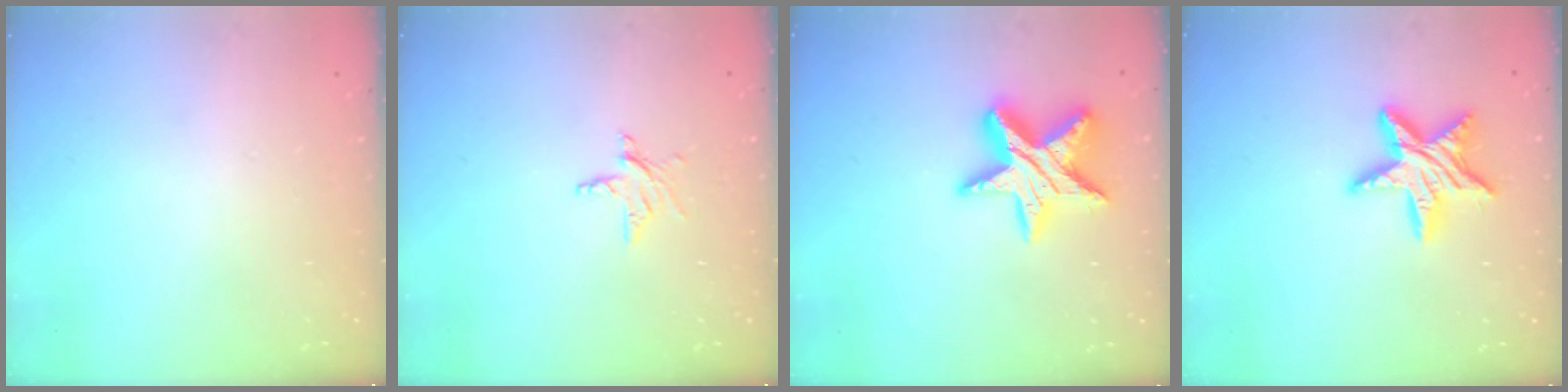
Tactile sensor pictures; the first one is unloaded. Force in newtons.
{"total": 3.9, "press": 3.8, "slide": 0.3}
{"total": 16.4, "press": 16.4, "slide": 1.0}
{"total": 13.6, "press": 13.6, "slide": 0.8}